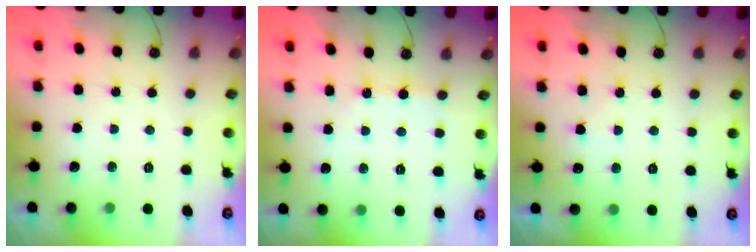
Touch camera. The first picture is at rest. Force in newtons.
{"total": 3.4, "press": 3.4, "slide": 0.5}
{"total": 3.8, "press": 3.8, "slide": 0.6}